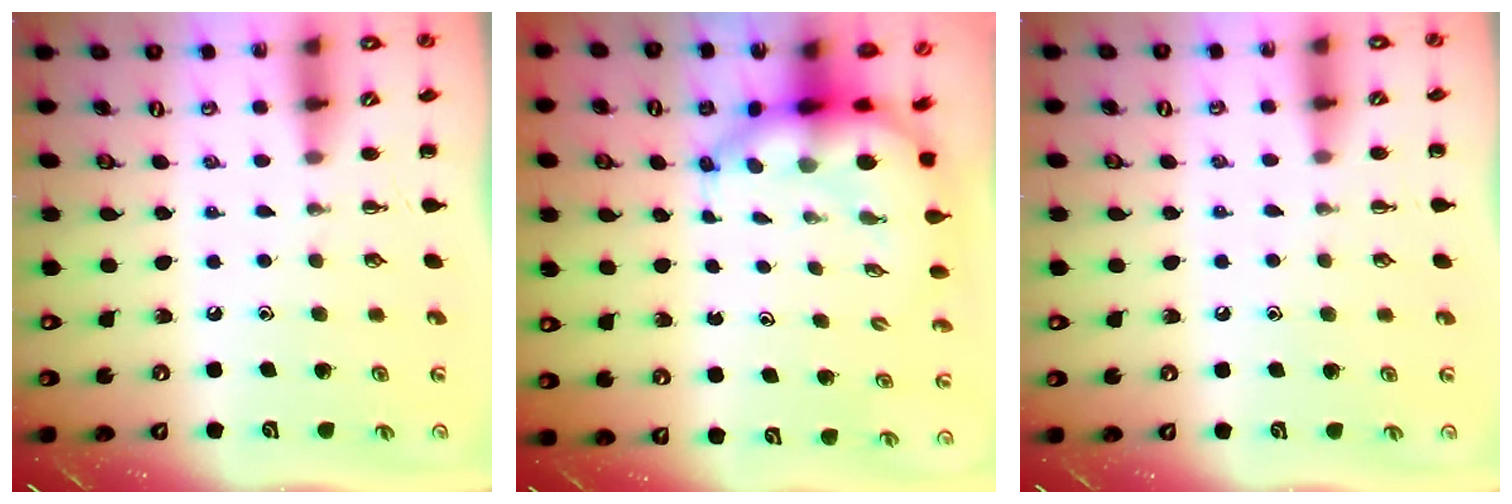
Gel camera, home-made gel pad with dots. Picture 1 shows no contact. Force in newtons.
{"total": 6.8, "press": 6.6, "slide": 1.7}
{"total": 3.3, "press": 3.1, "slide": 1.1}